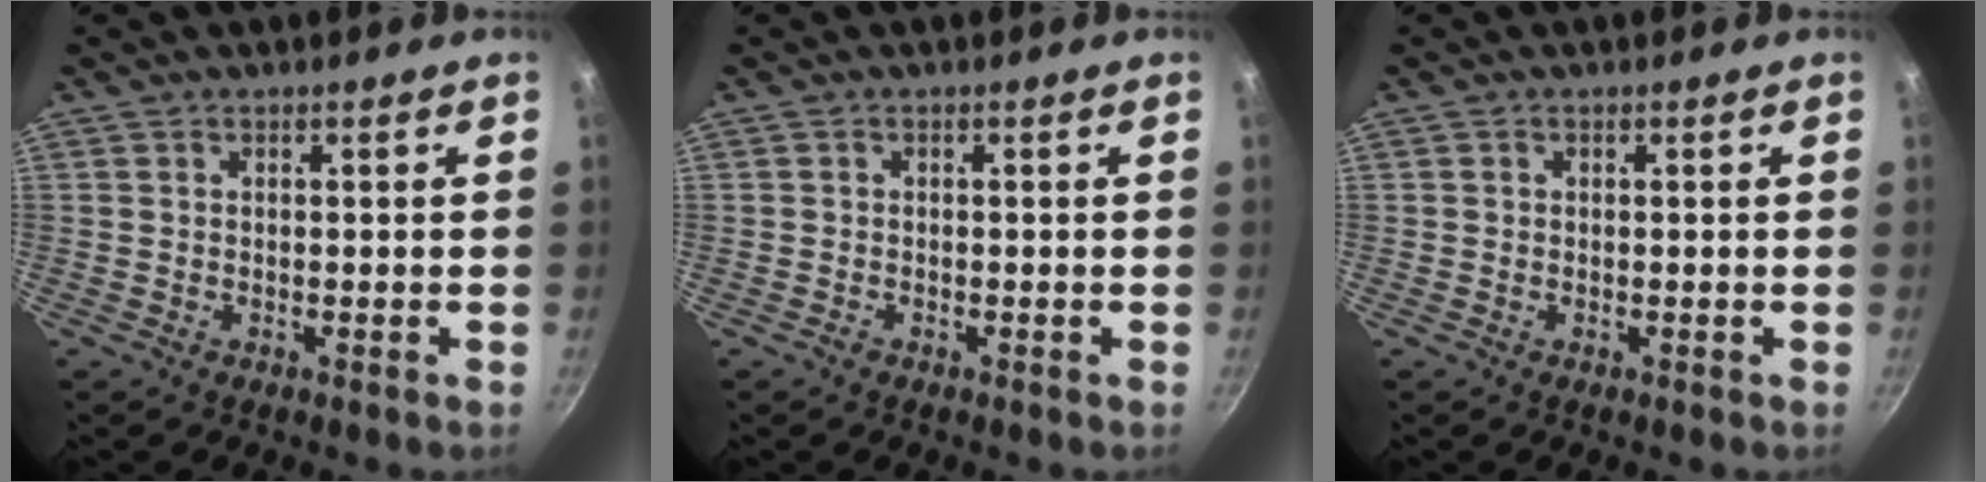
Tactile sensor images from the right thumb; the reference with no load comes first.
{"total": 0.6, "force": [-0.4, 0.4, 0.1], "torque": [-0.003, 0.004, -0.009]}
{"total": 0.0}